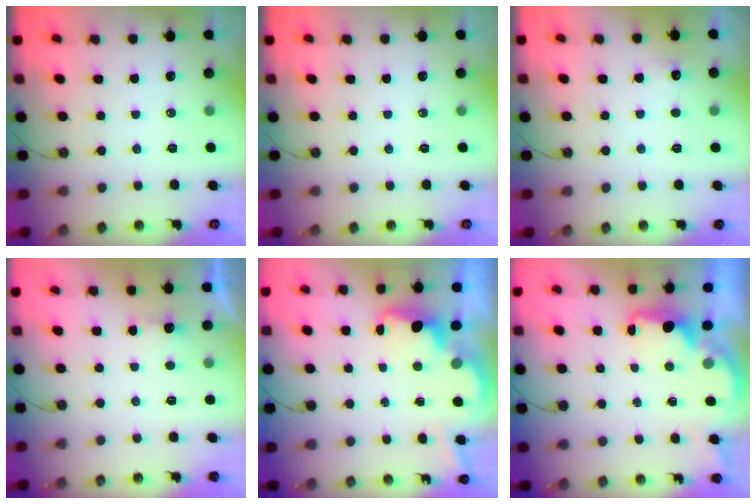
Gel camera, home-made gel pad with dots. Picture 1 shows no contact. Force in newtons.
{"total": 0.0}
{"total": 4.6, "press": 4.5, "slide": 1.2}
{"total": 1.3, "press": 1.0, "slide": 0.8}
{"total": 3.7, "press": 3.6, "slide": 0.6}
{"total": 2.1, "press": 2.0, "slide": 0.8}